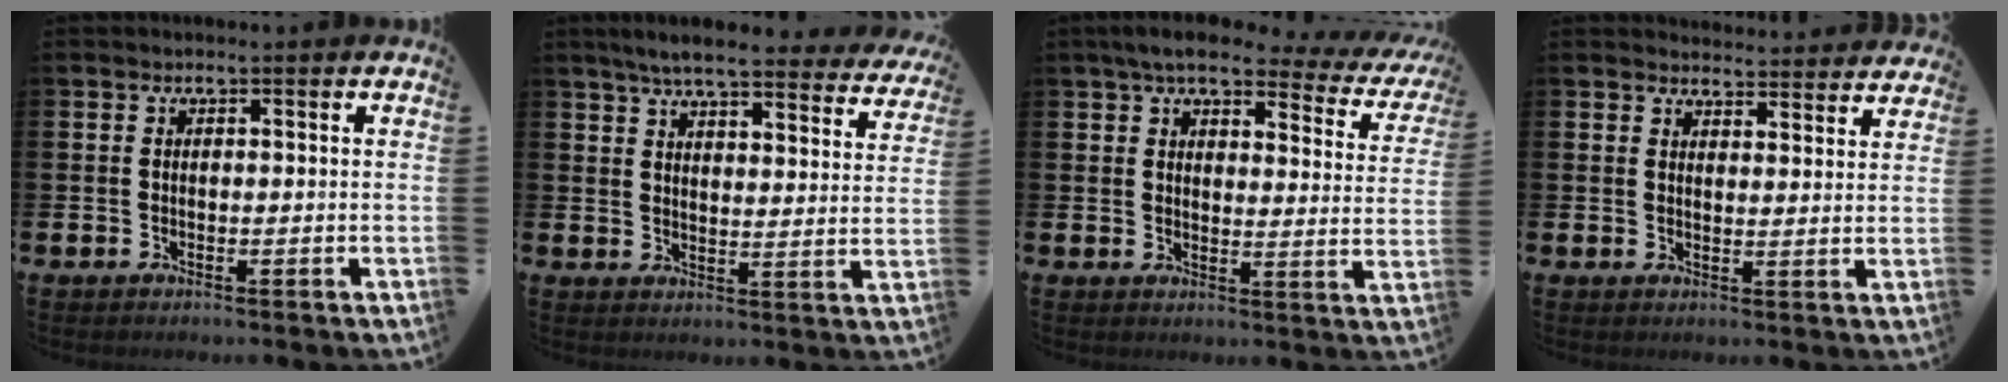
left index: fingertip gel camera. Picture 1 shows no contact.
{"total": 6.2, "force": [5.7, 0.6, 2.3], "torque": [-0.054, -0.034, 0.095]}
{"total": 5.7, "force": [4.6, 1.6, 2.8], "torque": [-0.061, -0.022, 0.074]}
{"total": 4.0, "force": [3.9, 0.7, -0.2], "torque": [0.006, -0.027, 0.070]}